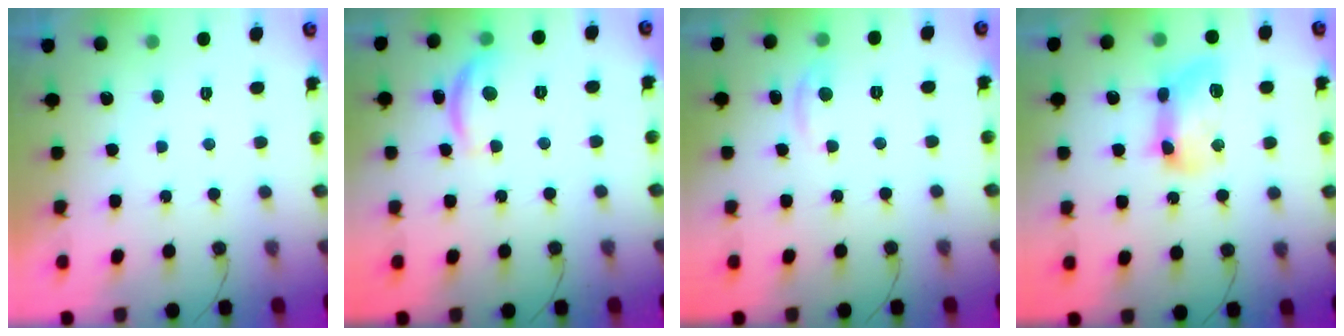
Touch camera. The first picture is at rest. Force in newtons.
{"total": 9.7, "press": 9.7, "slide": 0.7}
{"total": 3.2, "press": 3.1, "slide": 0.4}
{"total": 12.5, "press": 12.5, "slide": 0.4}